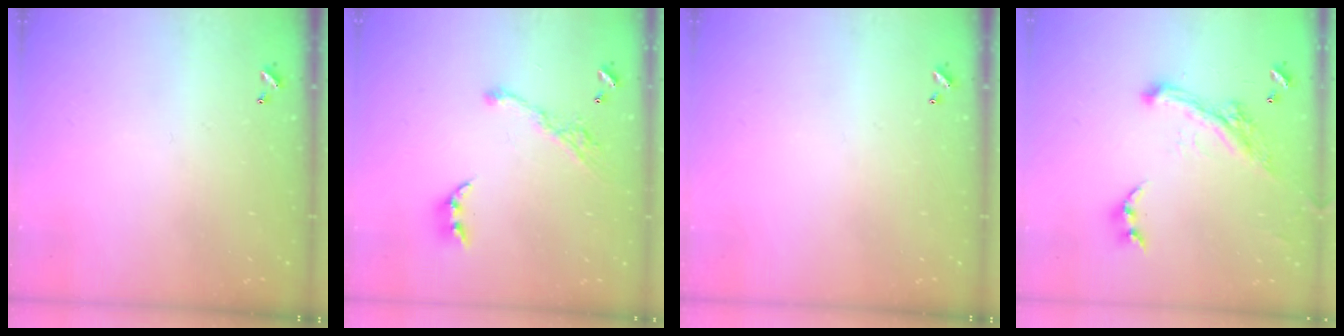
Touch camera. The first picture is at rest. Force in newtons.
{"total": 10.1, "press": 10.0, "slide": 1.4}
{"total": 0.0}
{"total": 3.2, "press": 2.9, "slide": 1.2}